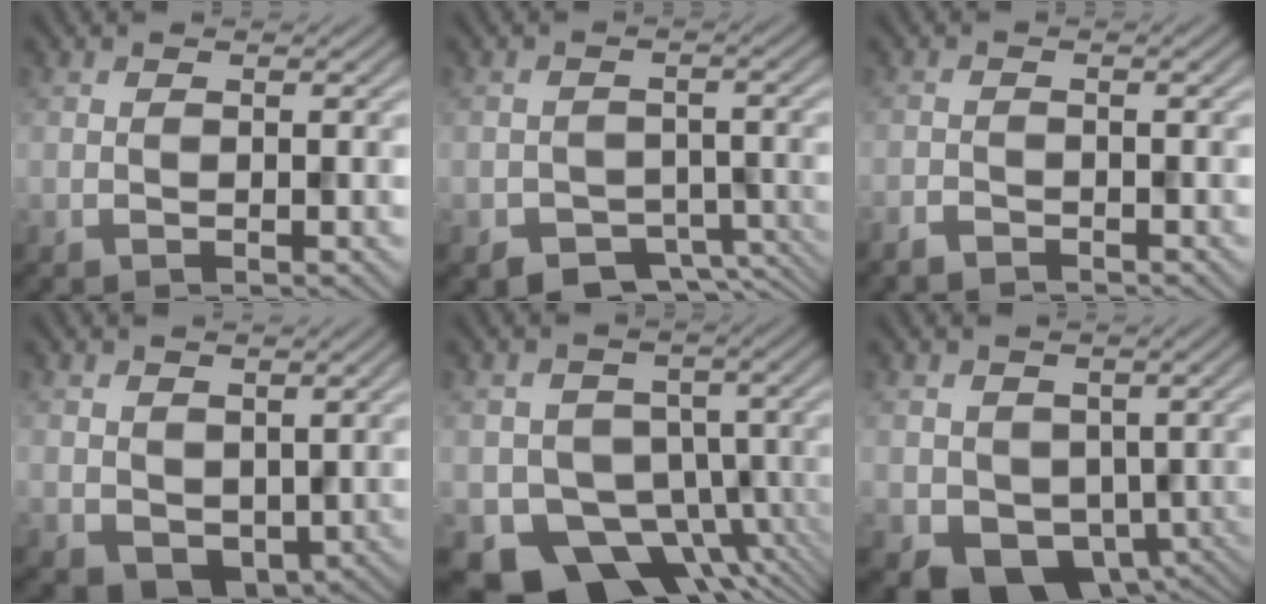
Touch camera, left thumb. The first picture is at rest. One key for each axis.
{"total": 4.7, "fx": -3.5, "fy": 2.8, "fz": 1.5, "tx": -0.010, "ty": -0.020, "tz": -0.046}
{"total": 1.4, "fx": -1.3, "fy": 0.2, "fz": 0.3, "tx": 0.005, "ty": -0.005, "tz": -0.028}
{"total": 3.2, "fx": 1.0, "fy": 2.6, "fz": 1.5, "tx": -0.032, "ty": -0.017, "tz": 0.029}
{"total": 9.7, "fx": -4.6, "fy": 7.7, "fz": 3.9, "tx": -0.049, "ty": -0.034, "tz": -0.076}
{"total": 6.2, "fx": -1.0, "fy": 5.2, "fz": 3.1, "tx": -0.061, "ty": -0.035, "tz": -0.008}